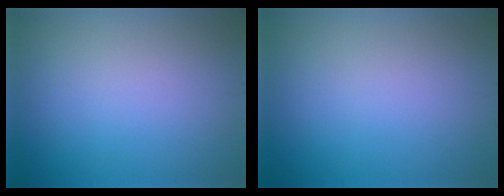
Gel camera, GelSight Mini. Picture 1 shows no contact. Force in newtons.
{"total": 0.0}